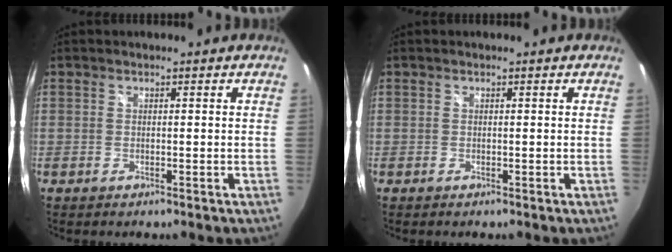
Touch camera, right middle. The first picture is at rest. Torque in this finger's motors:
{"motor_torque": [0.01, -0.15, 0.00, 0.00]}